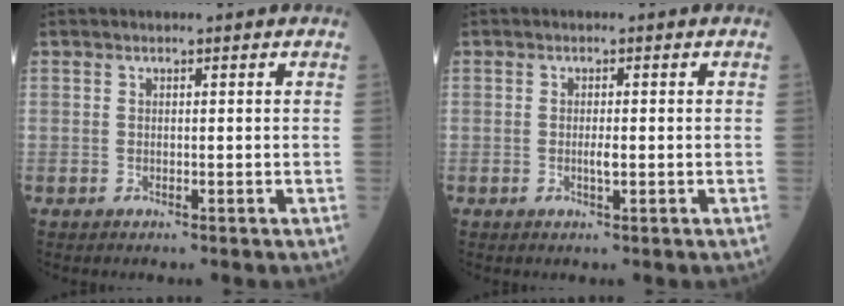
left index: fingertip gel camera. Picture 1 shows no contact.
{"total": 1.4, "force": [-0.4, 0.1, 1.3], "torque": [-0.024, -0.005, -0.008]}